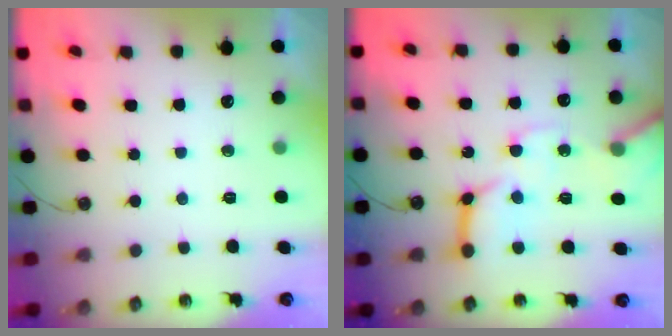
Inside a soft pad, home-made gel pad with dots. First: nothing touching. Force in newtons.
{"total": 15.7, "press": 15.5, "slide": 2.2}